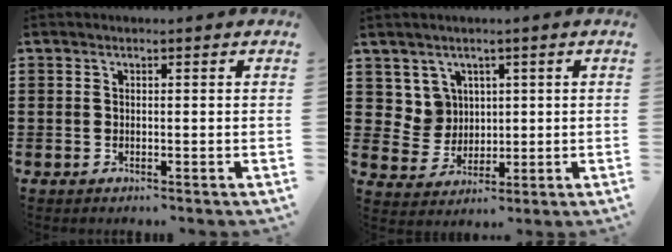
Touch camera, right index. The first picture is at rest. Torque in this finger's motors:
{"motor_torque": [0.05, 0.03, 0.00, 0.00]}